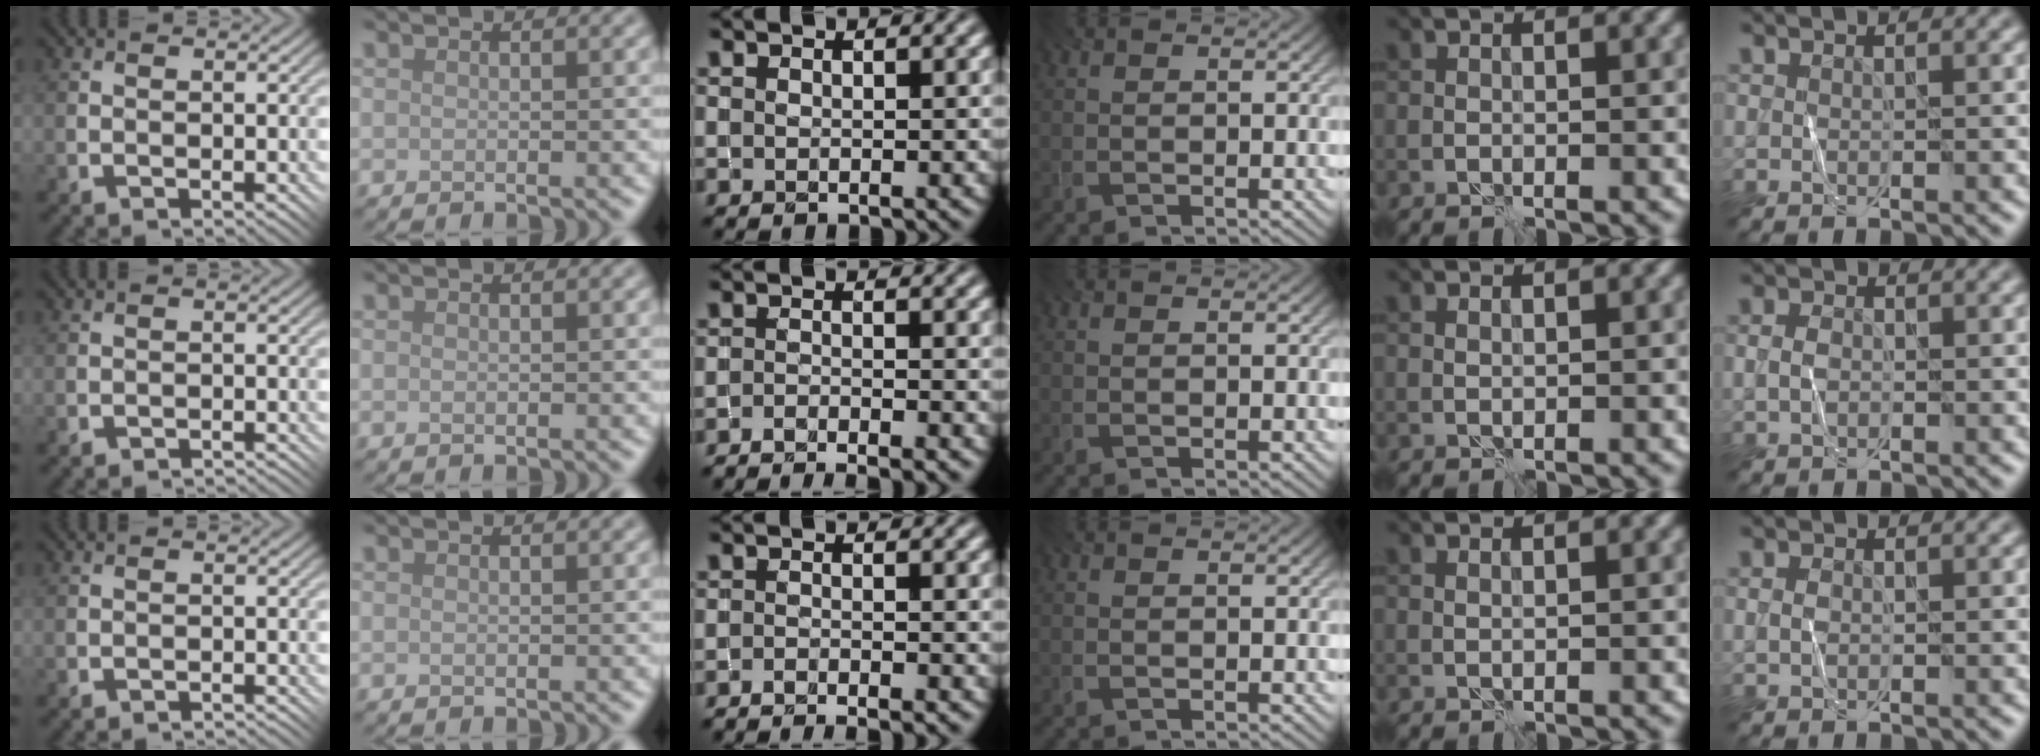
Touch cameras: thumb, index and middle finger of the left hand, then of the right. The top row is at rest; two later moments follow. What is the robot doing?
{"motion": "fold", "object": "shorts"}